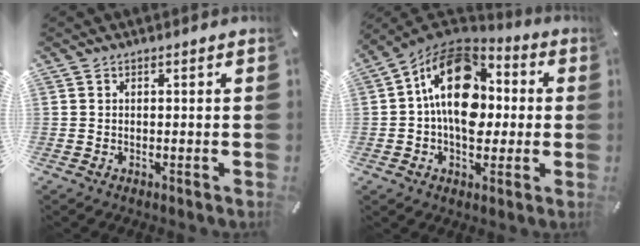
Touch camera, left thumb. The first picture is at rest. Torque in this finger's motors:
{"motor_torque": [0.49, 2.29, 1.75, -1.02, 0.70]}